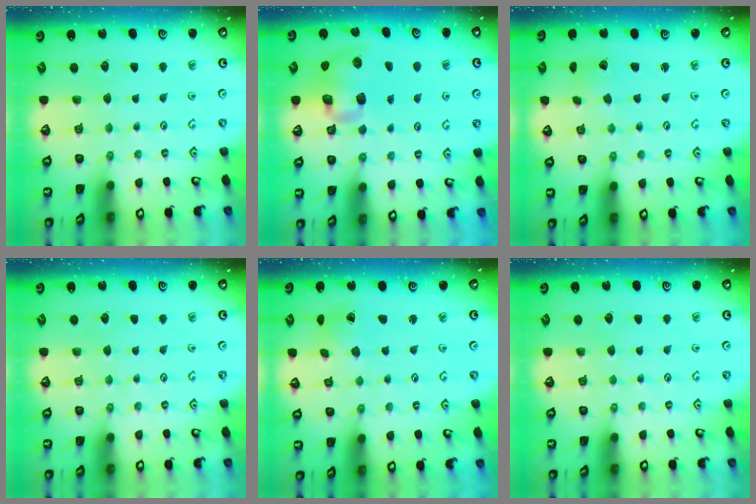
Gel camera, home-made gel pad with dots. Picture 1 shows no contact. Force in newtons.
{"total": 10.4, "press": 10.3, "slide": 1.5}
{"total": 3.0, "press": 3.0, "slide": 0.3}
{"total": 0.0}
{"total": 2.1, "press": 2.0, "slide": 0.3}
{"total": 0.0}